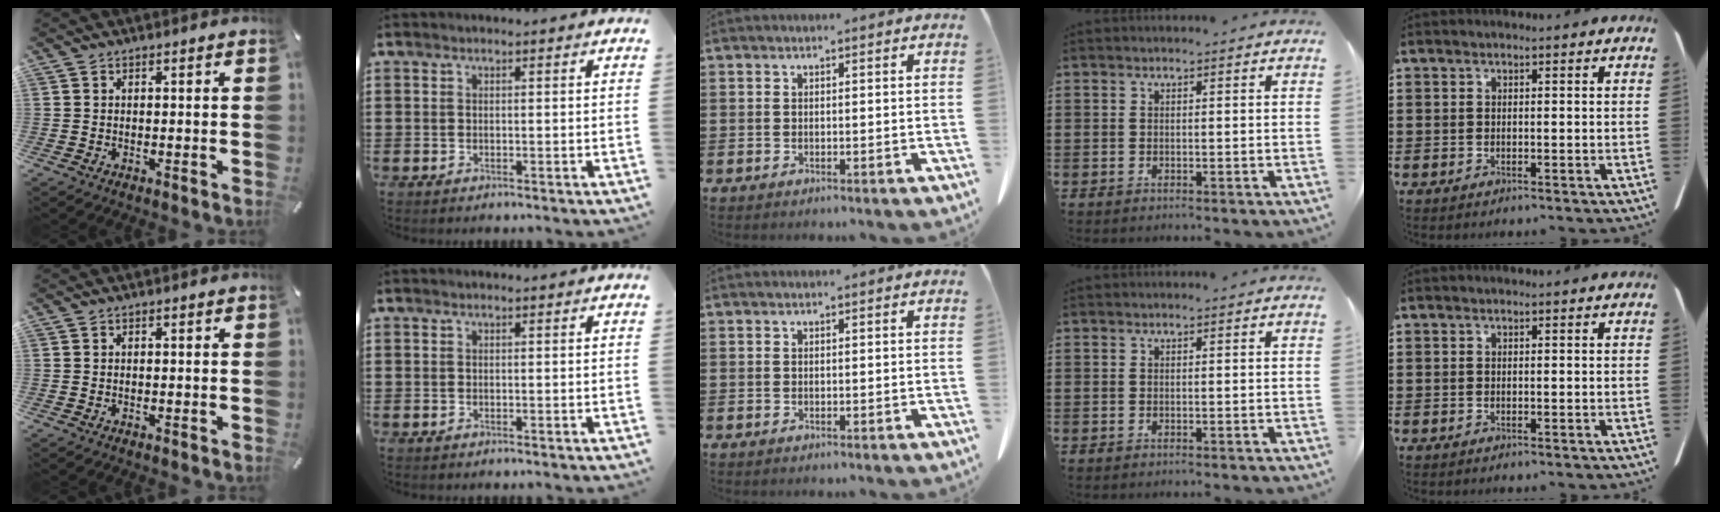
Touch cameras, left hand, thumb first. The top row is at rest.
{}